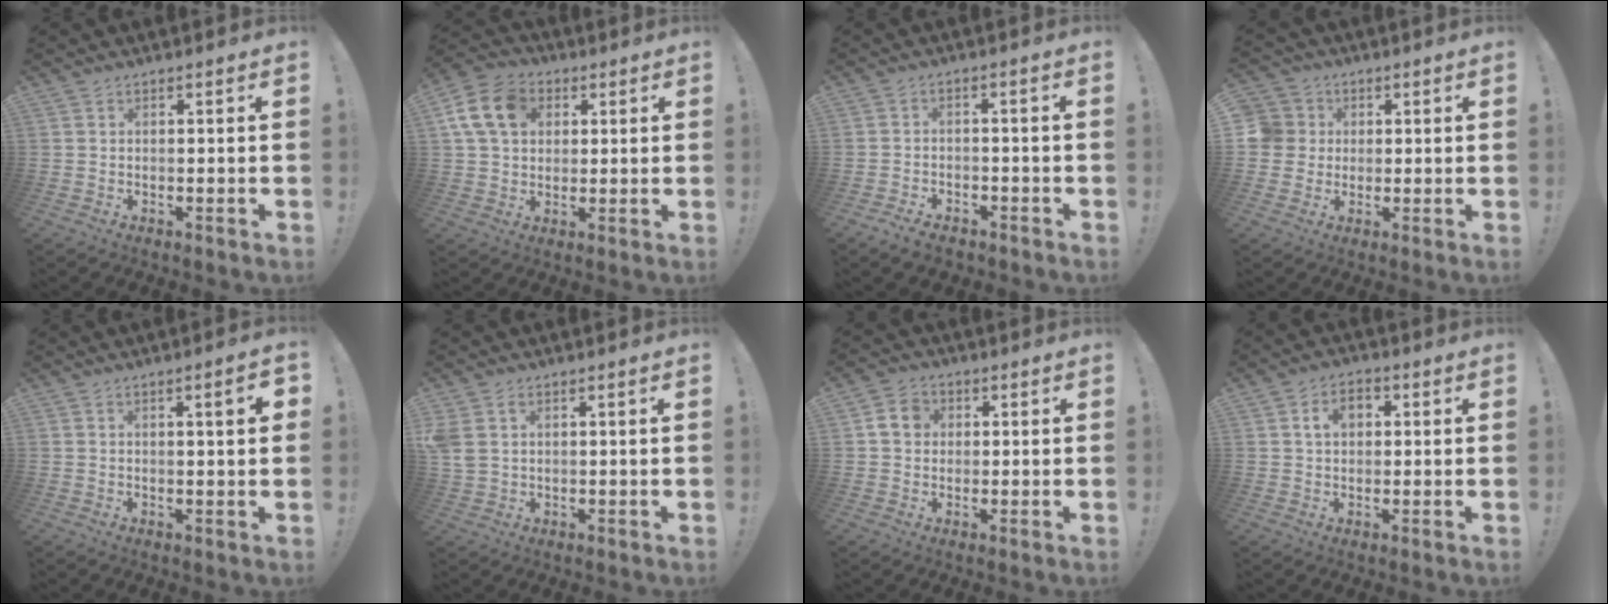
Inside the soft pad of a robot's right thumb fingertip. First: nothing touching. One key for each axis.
{"total": 14.2, "fx": 4.5, "fy": 10.8, "fz": 8.0, "tx": -0.131, "ty": -0.003, "tz": 0.091}
{"total": 5.0, "fx": -3.9, "fy": 2.3, "fz": 2.0, "tx": -0.027, "ty": 0.018, "tz": -0.066}
{"total": 7.3, "fx": 0.8, "fy": 7.0, "fz": 1.8, "tx": -0.038, "ty": 0.002, "tz": 0.017}
{"total": 4.1, "fx": 0.9, "fy": 0.2, "fz": 4.0, "tx": -0.056, "ty": -0.006, "tz": 0.011}
{"total": 4.4, "fx": 1.8, "fy": 3.1, "fz": 2.6, "tx": -0.058, "ty": -0.007, "tz": 0.034}
{"total": 6.4, "fx": 1.3, "fy": 5.4, "fz": 3.2, "tx": -0.054, "ty": 0.014, "tz": 0.029}
{"total": 7.2, "fx": 2.0, "fy": 5.2, "fz": 4.6, "tx": -0.066, "ty": 0.007, "tz": 0.033}